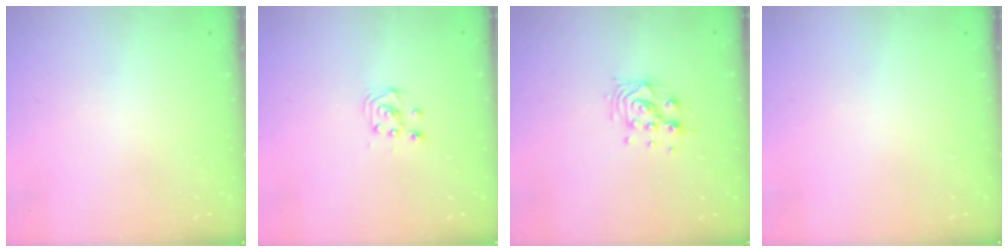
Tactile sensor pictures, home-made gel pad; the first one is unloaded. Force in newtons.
{"total": 3.6, "press": 3.6, "slide": 0.3}
{"total": 9.0, "press": 8.9, "slide": 1.5}
{"total": 0.0}